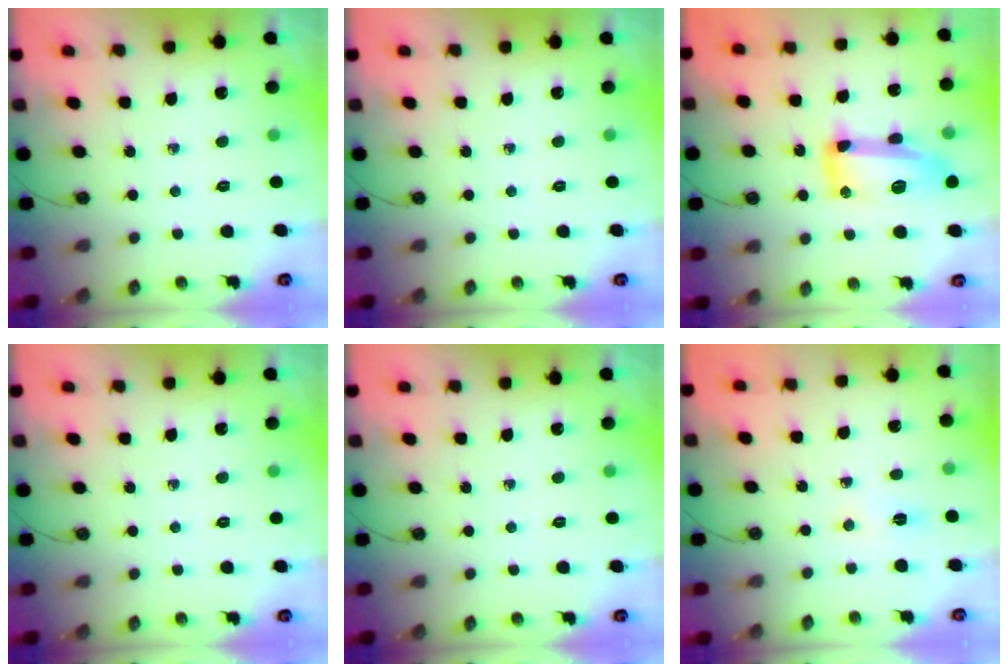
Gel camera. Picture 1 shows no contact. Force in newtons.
{"total": 0.0}
{"total": 14.8, "press": 14.8, "slide": 1.1}
{"total": 0.0}
{"total": 0.0}
{"total": 2.5, "press": 2.4, "slide": 0.4}